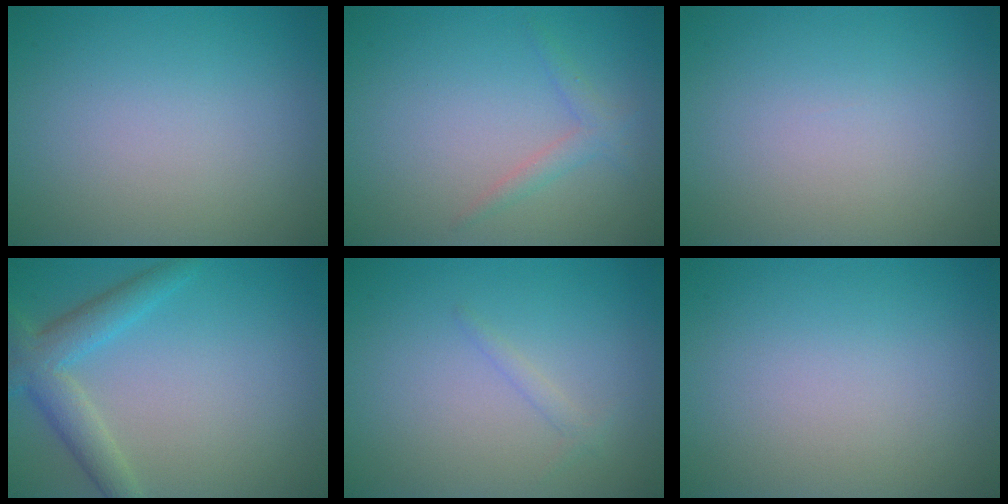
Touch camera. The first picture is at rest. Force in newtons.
{"total": 1.4, "press": 1.4, "slide": 0.1}
{"total": 0.0}
{"total": 4.0, "press": 4.0, "slide": 0.2}
{"total": 0.9, "press": 0.9, "slide": 0.0}
{"total": 0.0}